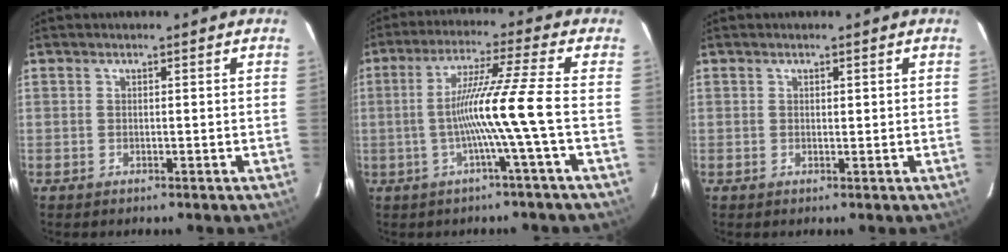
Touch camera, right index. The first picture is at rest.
{"total": 9.7, "force": [-1.9, -2.7, 9.1], "torque": [-0.169, 0.006, -0.035]}
{"total": 0.6, "force": [0.3, 0.3, 0.4], "torque": [-0.005, -0.001, 0.004]}